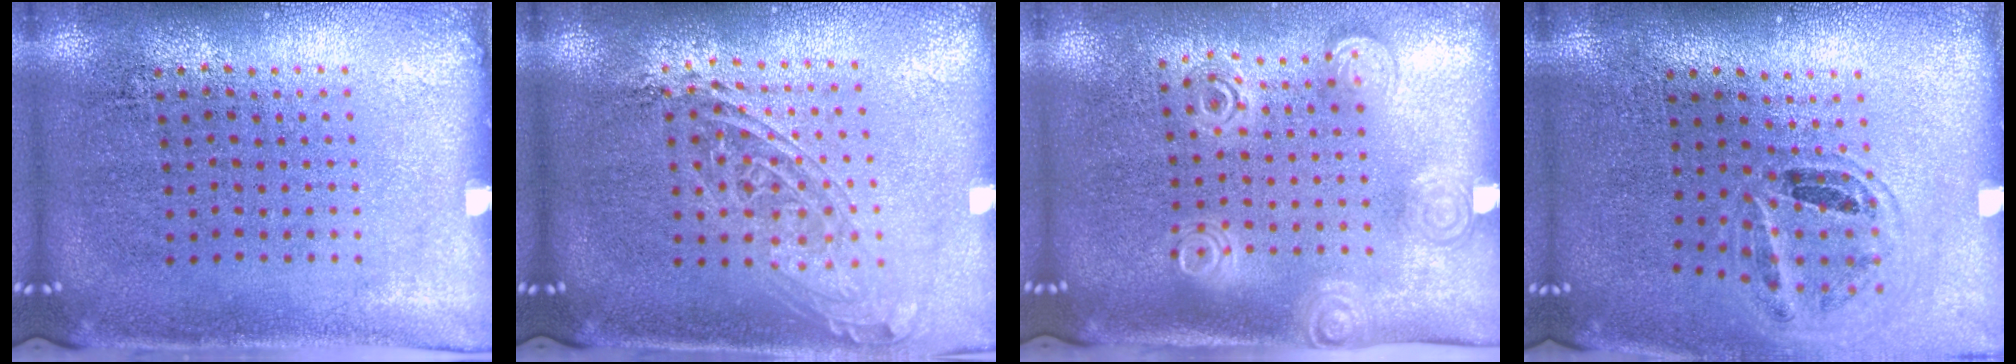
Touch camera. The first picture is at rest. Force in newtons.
{"total": 1.7, "press": 1.4, "slide": 0.9}
{"total": 1.7, "press": 1.4, "slide": 1.0}
{"total": 0.9, "press": 0.9, "slide": 0.3}